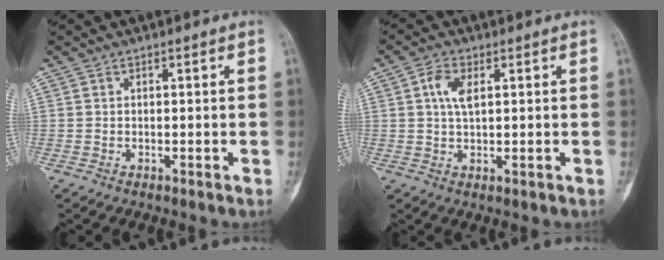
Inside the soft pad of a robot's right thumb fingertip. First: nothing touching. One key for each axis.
{"total": 4.7, "fx": 1.3, "fy": 2.2, "fz": 3.9, "tx": -0.080, "ty": -0.001, "tz": 0.021}